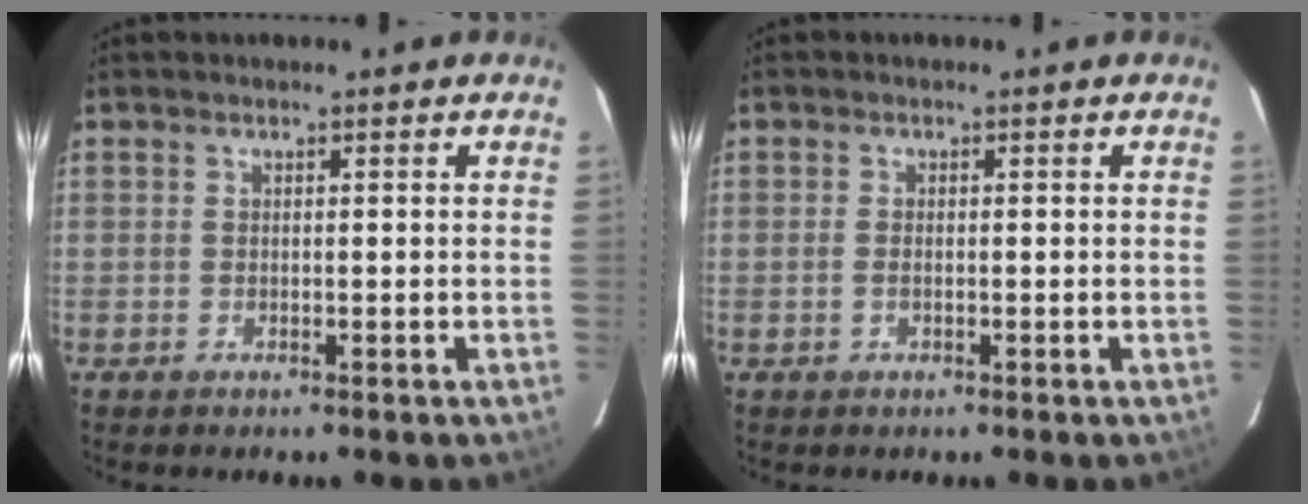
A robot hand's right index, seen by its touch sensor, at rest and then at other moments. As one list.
[{"total": 1.1, "force": [-0.3, 0.6, 0.8], "torque": [-0.018, 0.000, -0.007]}]